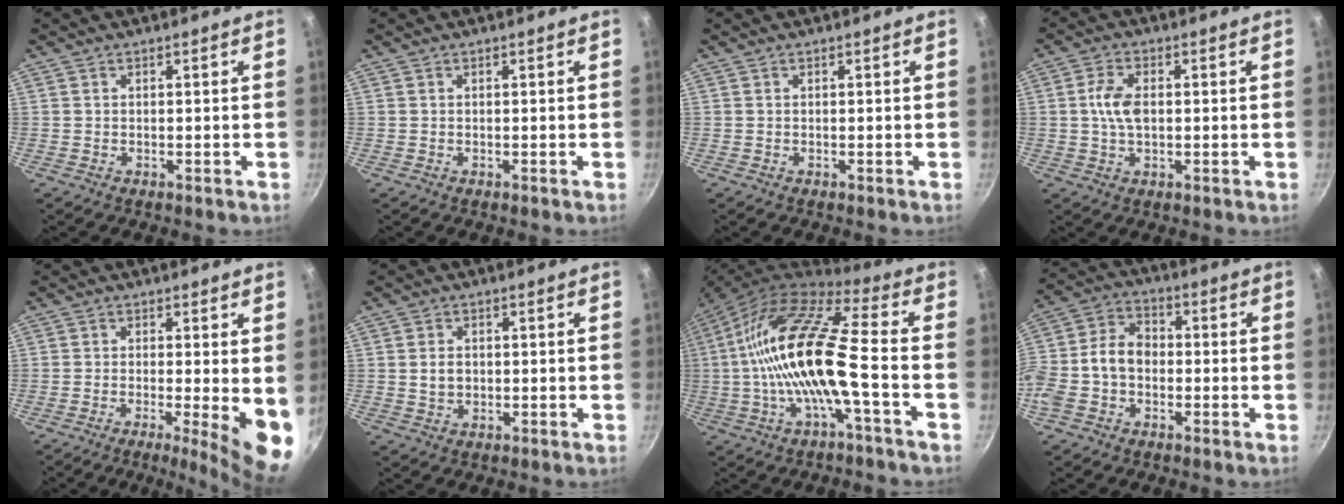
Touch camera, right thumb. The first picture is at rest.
{"total": 0.0}
{"total": 0.0}
{"total": 5.6, "force": [0.4, 3.2, 4.6], "torque": [-0.084, 0.009, 0.002]}
{"total": 8.8, "force": [-1.4, 1.8, 8.5], "torque": [-0.108, -0.008, -0.017]}
{"total": 2.9, "force": [0.1, 2.2, 1.8], "torque": [-0.023, 0.002, 0.004]}
{"total": 17.9, "force": [-2.9, 4.3, 17.1], "torque": [-0.321, 0.040, -0.065]}
{"total": 11.0, "force": [-1.9, 8.1, 7.3], "torque": [-0.126, 0.038, -0.052]}